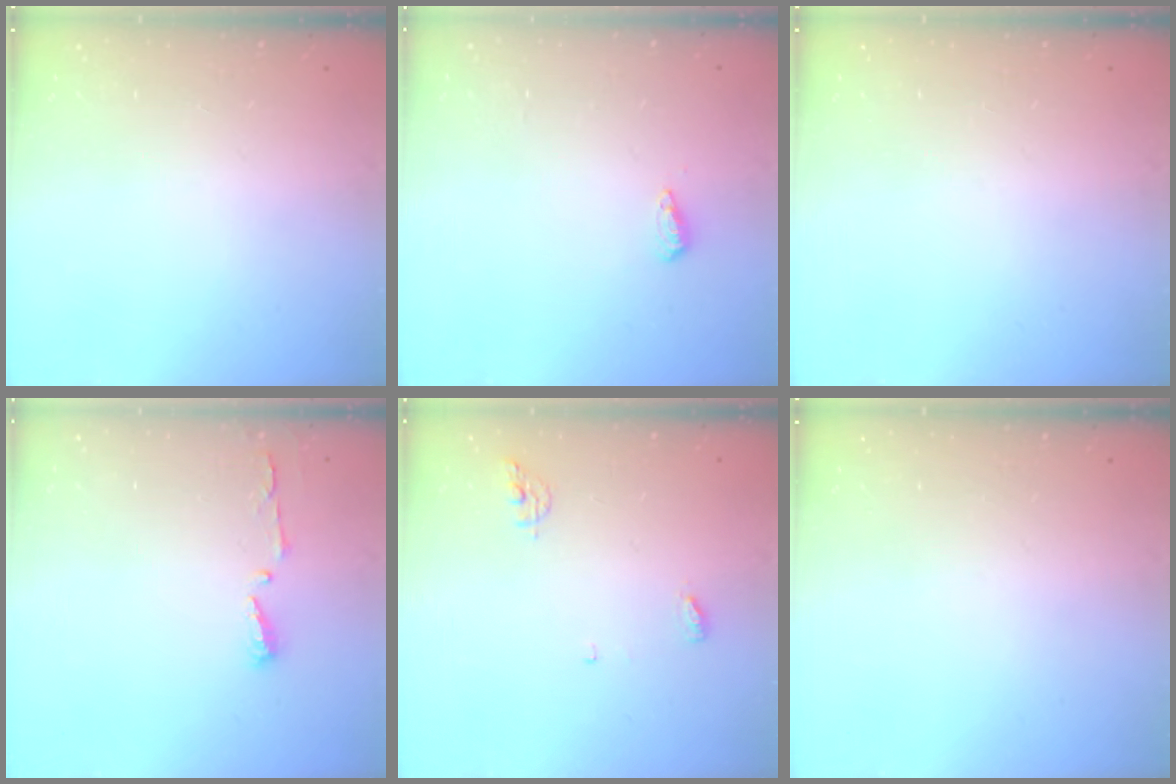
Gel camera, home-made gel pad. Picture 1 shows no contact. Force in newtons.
{"total": 5.3, "press": 5.2, "slide": 1.1}
{"total": 0.0}
{"total": 3.7, "press": 3.7, "slide": 0.5}
{"total": 4.7, "press": 4.7, "slide": 0.4}
{"total": 0.0}